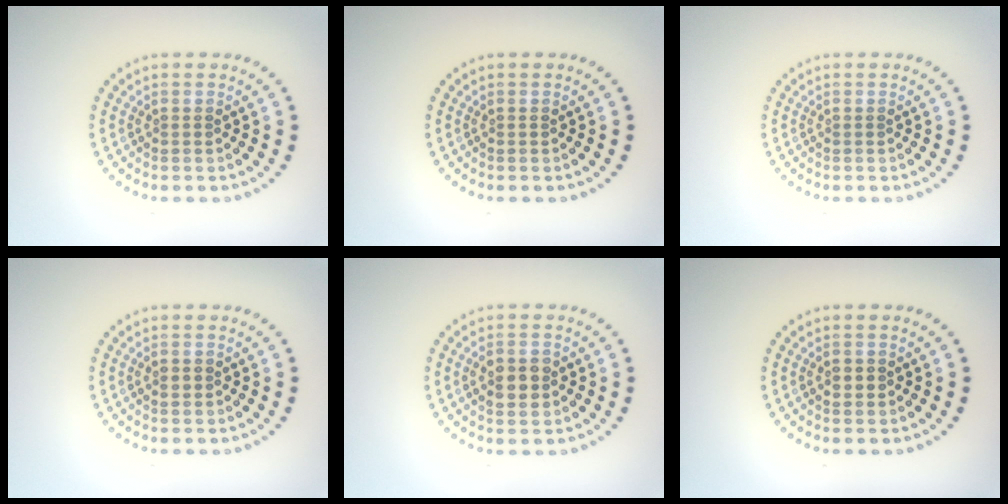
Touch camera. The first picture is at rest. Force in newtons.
{"total": 0.0}
{"total": 0.0}
{"total": 1.0, "press": 1.0, "slide": 0.0}
{"total": 2.8, "press": 2.8, "slide": 0.2}
{"total": 1.1, "press": 1.0, "slide": 0.2}